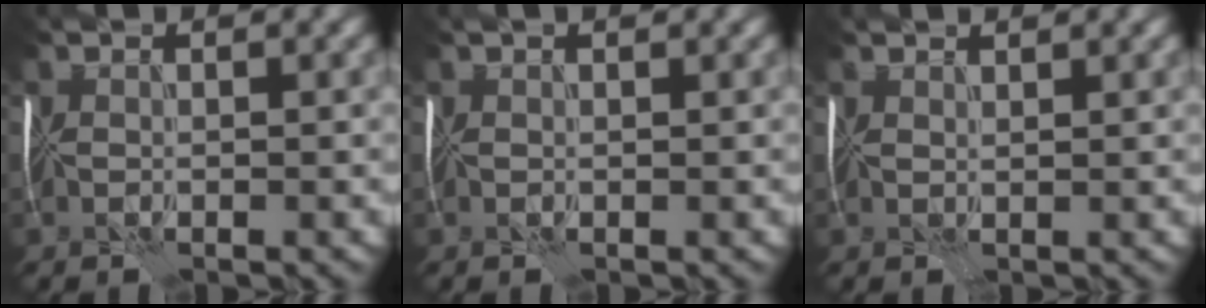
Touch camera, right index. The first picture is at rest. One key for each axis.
{"total": 1.7, "fx": 1.3, "fy": 0.6, "fz": 1.0, "tx": -0.009, "ty": 0.009, "tz": 0.009}
{"total": 1.9, "fx": 1.8, "fy": 0.3, "fz": 0.6, "tx": -0.012, "ty": 0.004, "tz": 0.025}